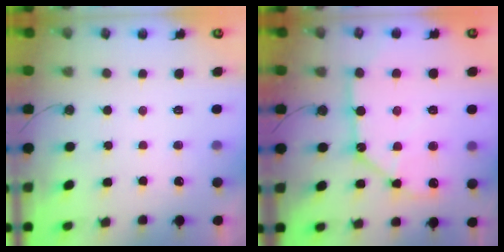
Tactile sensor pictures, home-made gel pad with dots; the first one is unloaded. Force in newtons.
{"total": 13.4, "press": 13.3, "slide": 1.5}